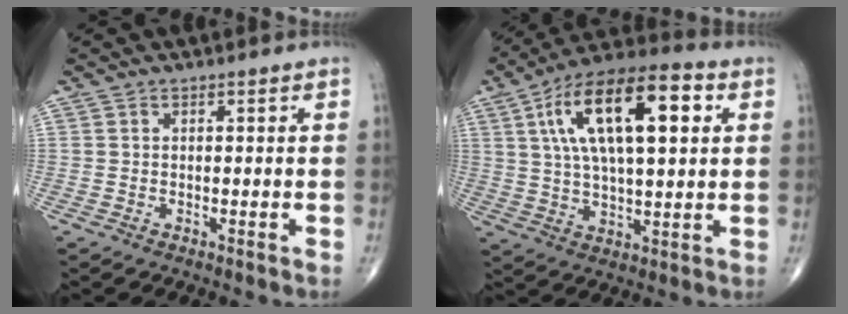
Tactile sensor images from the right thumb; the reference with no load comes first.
{"total": 20.5, "force": [6.0, 8.3, 17.8], "torque": [-0.296, 0.011, 0.092]}